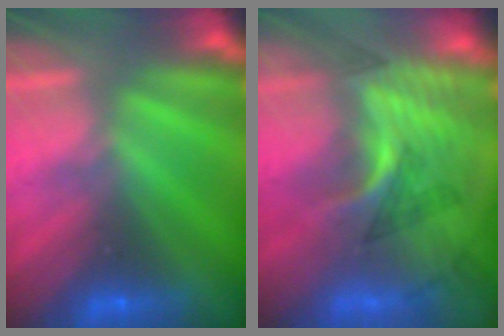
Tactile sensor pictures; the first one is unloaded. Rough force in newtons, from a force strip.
{"total": 3.0}